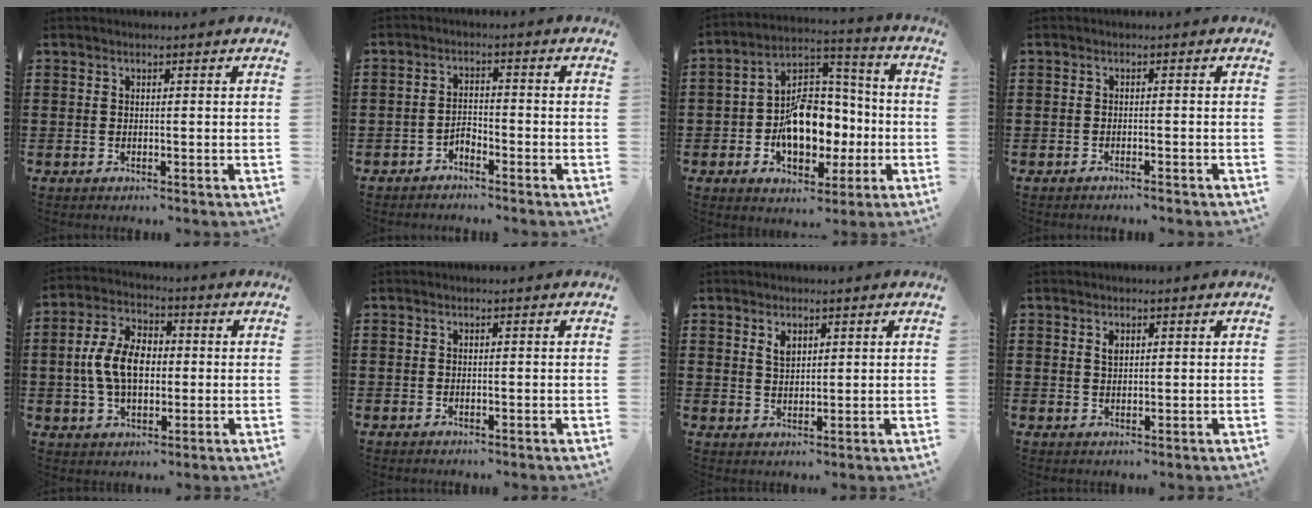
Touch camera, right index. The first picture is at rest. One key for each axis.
{"total": 2.0, "fx": -1.9, "fy": 0.6, "fz": 0.4, "tx": -0.016, "ty": 0.005, "tz": -0.041}
{"total": 11.7, "fx": -2.2, "fy": 8.2, "fz": 8.1, "tx": -0.150, "ty": 0.007, "tz": -0.034}
{"total": 1.0, "fx": -0.9, "fy": -0.1, "fz": 0.3, "tx": -0.008, "ty": -0.001, "tz": -0.018}
{"total": 8.9, "fx": -0.2, "fy": 5.8, "fz": 6.8, "tx": -0.158, "ty": 0.013, "tz": -0.009}
{"total": 0.0}
{"total": 2.3, "fx": 1.4, "fy": 1.3, "fz": 1.3, "tx": -0.031, "ty": 0.003, "tz": 0.025}
{"total": 1.4, "fx": 0.7, "fy": 0.8, "fz": 0.9, "tx": -0.020, "ty": 0.003, "tz": 0.013}